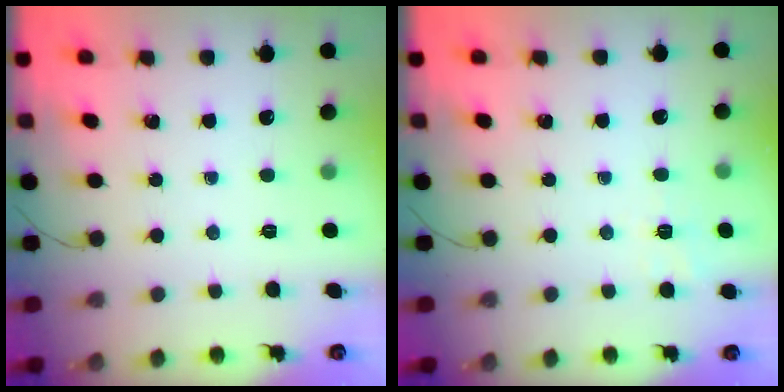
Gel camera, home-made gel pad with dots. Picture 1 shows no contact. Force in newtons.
{"total": 1.9, "press": 0.5, "slide": 1.9}